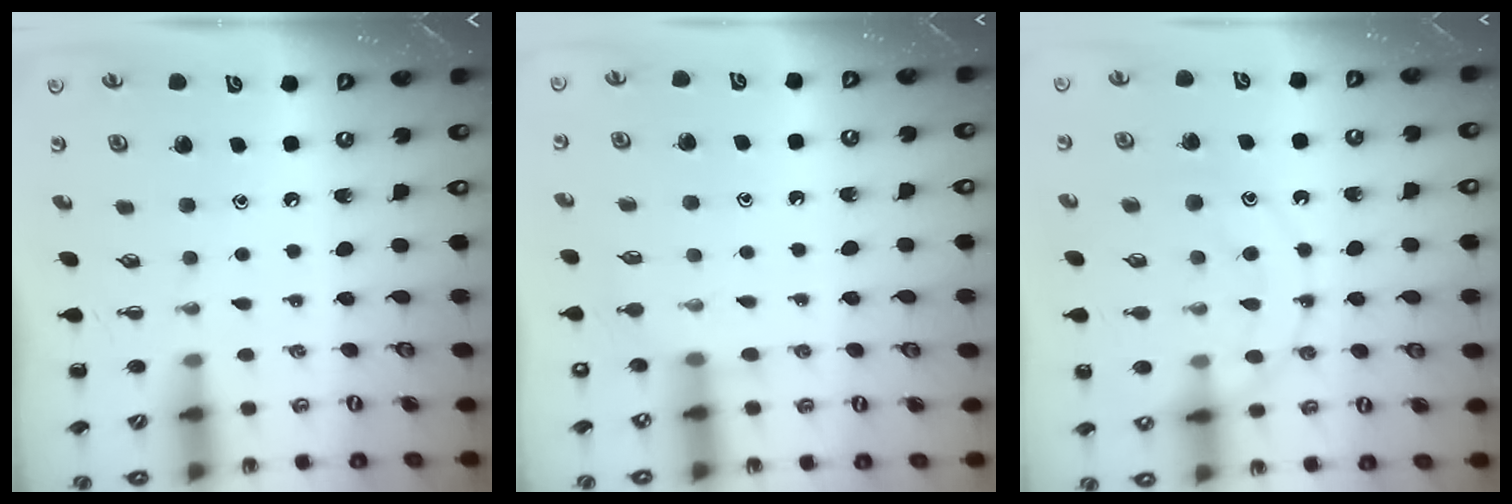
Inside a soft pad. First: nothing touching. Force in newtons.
{"total": 7.5, "press": 7.4, "slide": 1.1}
{"total": 13.6, "press": 13.6, "slide": 1.1}